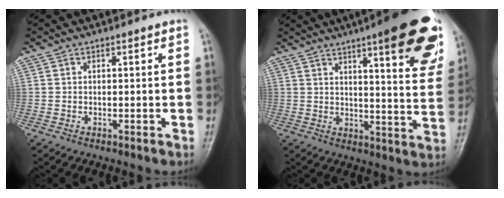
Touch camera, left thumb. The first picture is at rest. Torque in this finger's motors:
{"motor_torque": [2.57, 1.46, 1.84, -0.95, 0.08]}